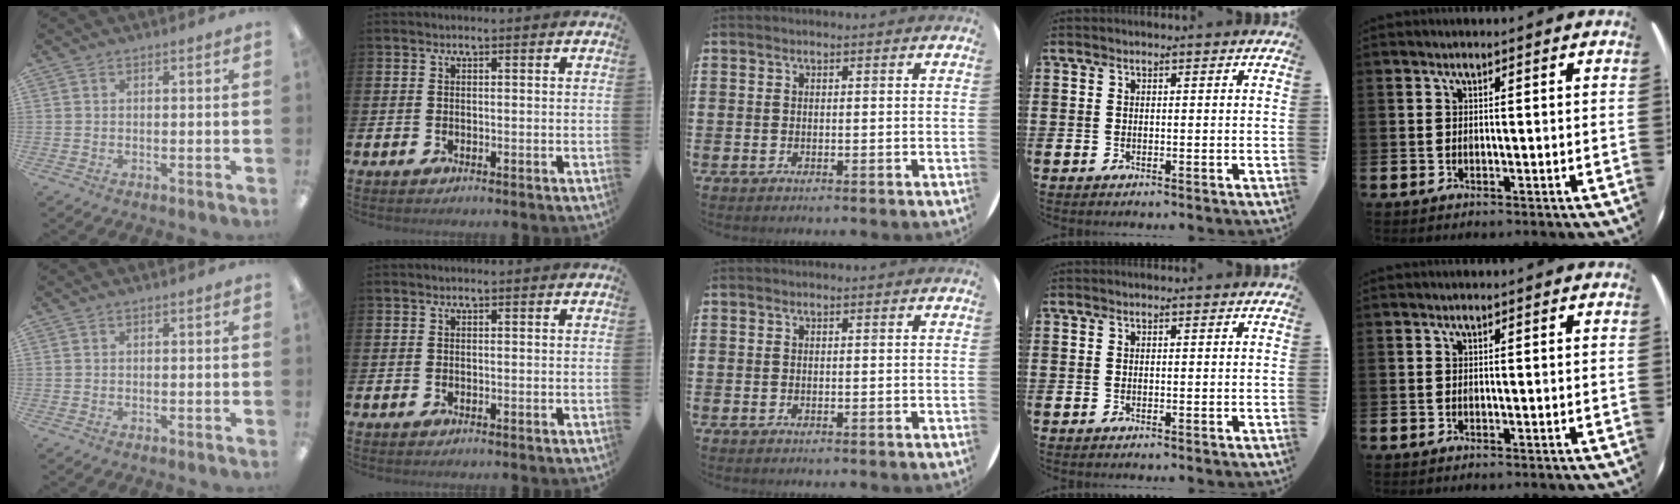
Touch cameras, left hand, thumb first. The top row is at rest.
{}